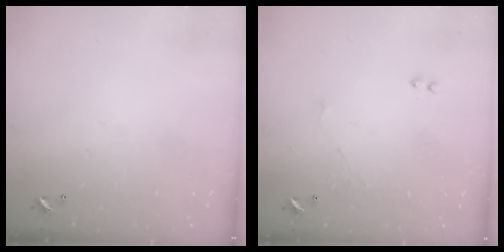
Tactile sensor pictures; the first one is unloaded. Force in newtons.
{"total": 2.4, "press": 2.3, "slide": 0.6}